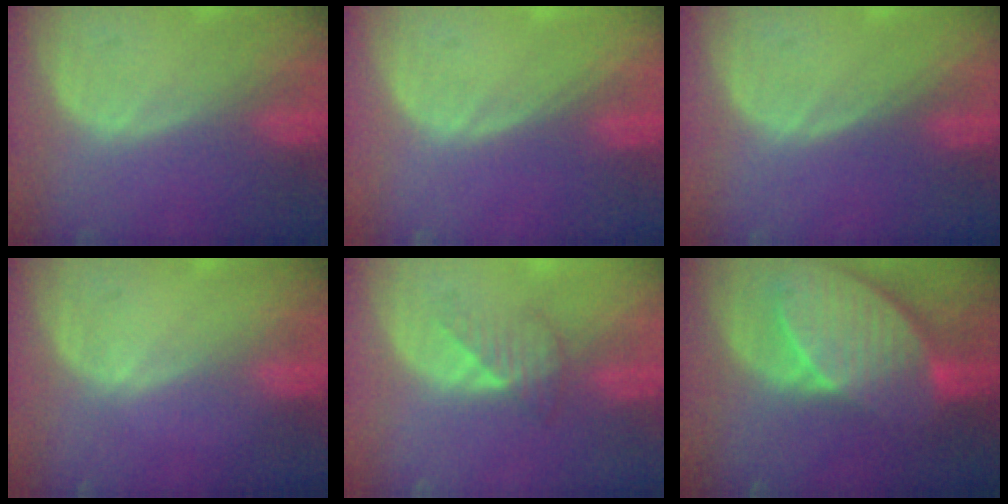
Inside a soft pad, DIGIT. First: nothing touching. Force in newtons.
{"total": 0.0}
{"total": 0.0}
{"total": 0.0}
{"total": 3.5, "press": 3.2, "slide": 1.5}
{"total": 10.6, "press": 9.4, "slide": 5.0}